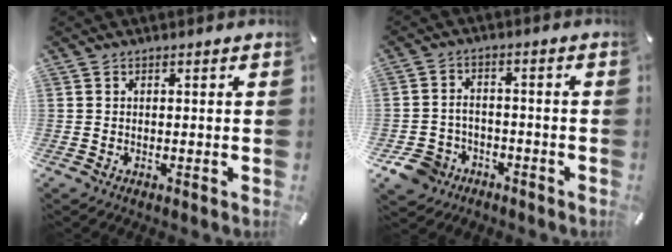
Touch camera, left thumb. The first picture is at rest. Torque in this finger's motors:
{"motor_torque": [0.05, 1.13, 0.36, 0.21, 0.01]}